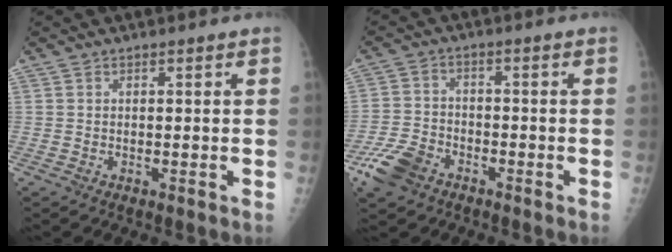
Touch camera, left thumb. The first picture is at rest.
{"total": 8.0, "force": [-4.7, 5.1, 3.9], "torque": [-0.084, 0.017, -0.091]}